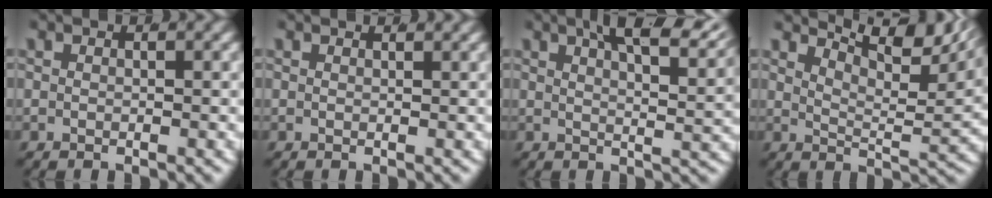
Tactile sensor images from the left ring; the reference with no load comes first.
{"total": 0.7, "force": [0.7, -0.2, 0.1], "torque": [0.006, -0.003, 0.011]}
{"total": 7.1, "force": [5.2, 1.1, 4.8], "torque": [-0.062, 0.009, 0.076]}
{"total": 8.5, "force": [6.3, 1.7, 5.5], "torque": [-0.060, 0.009, 0.092]}